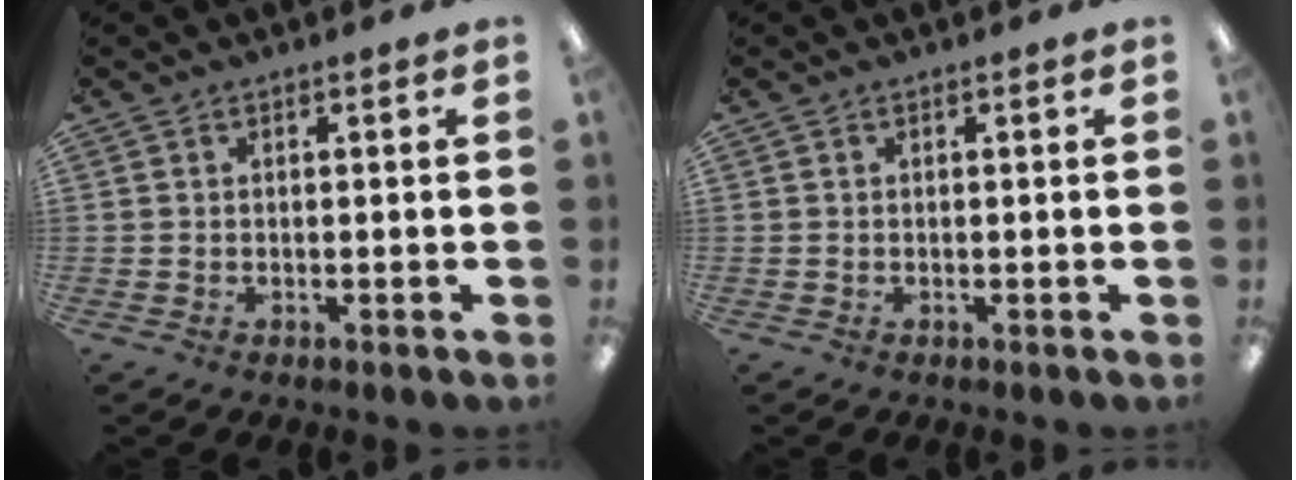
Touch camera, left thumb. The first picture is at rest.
{"total": 0.0}